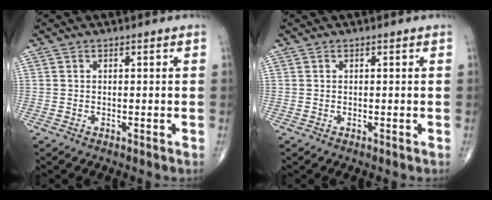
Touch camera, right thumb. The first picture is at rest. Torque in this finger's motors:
{"motor_torque": [0.00, 0.00, 0.28, 0.20, 0.00]}